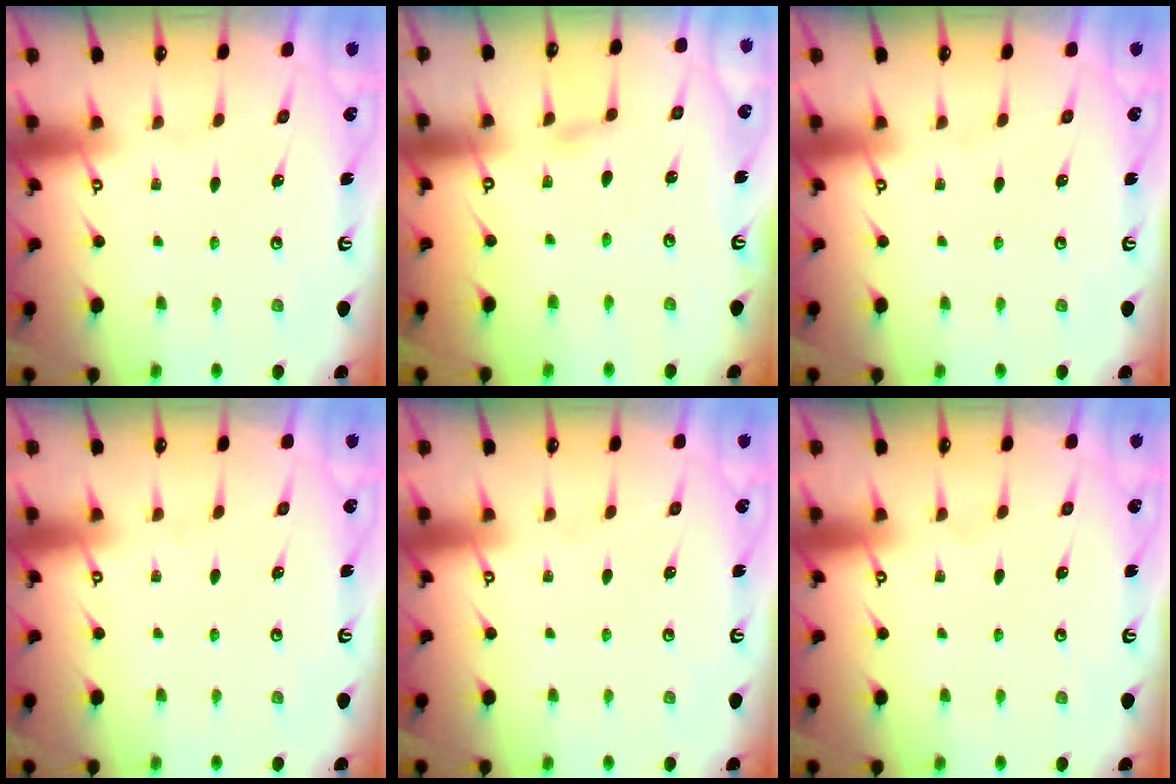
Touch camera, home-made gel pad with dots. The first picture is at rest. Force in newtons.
{"total": 3.5, "press": 3.5, "slide": 0.5}
{"total": 0.0}
{"total": 0.0}
{"total": 0.0}
{"total": 0.0}